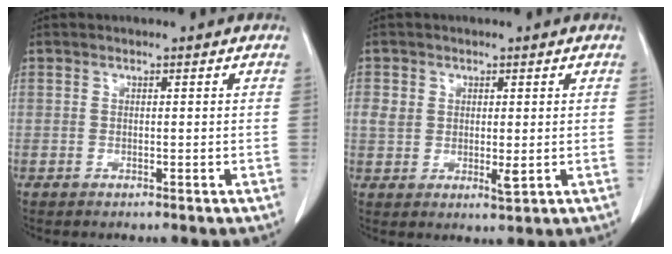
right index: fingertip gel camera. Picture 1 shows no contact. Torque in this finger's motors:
{"motor_torque": [0.02, 0.08, 0.01, 0.01]}